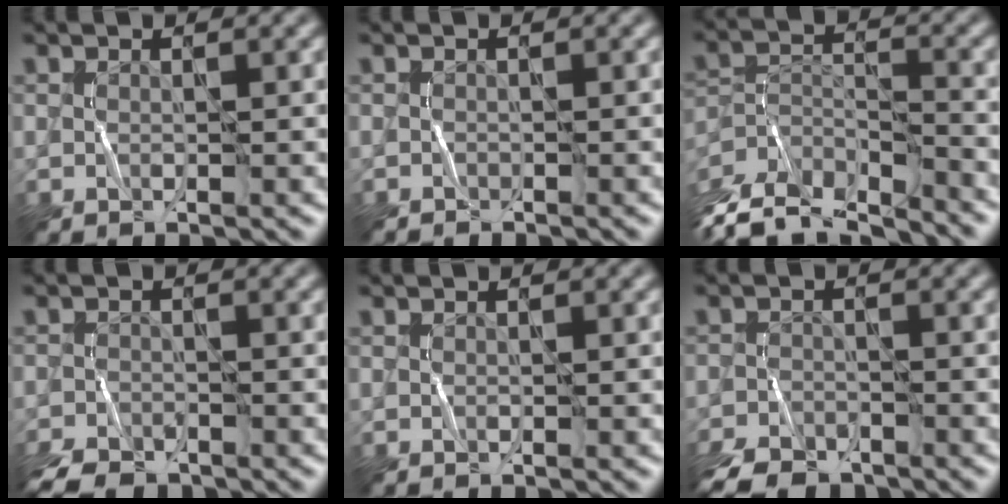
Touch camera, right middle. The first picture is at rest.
{"total": 0.5, "force": [-0.4, 0.0, -0.3], "torque": [0.005, 0.002, -0.007]}
{"total": 9.1, "force": [-8.0, 2.8, 3.4], "torque": [-0.075, -0.004, -0.135]}
{"total": 4.5, "force": [-3.9, 1.8, 1.5], "torque": [-0.030, -0.020, -0.076]}
{"total": 0.0}
{"total": 5.7, "force": [-4.8, 2.3, 2.0], "torque": [-0.038, -0.023, -0.090]}